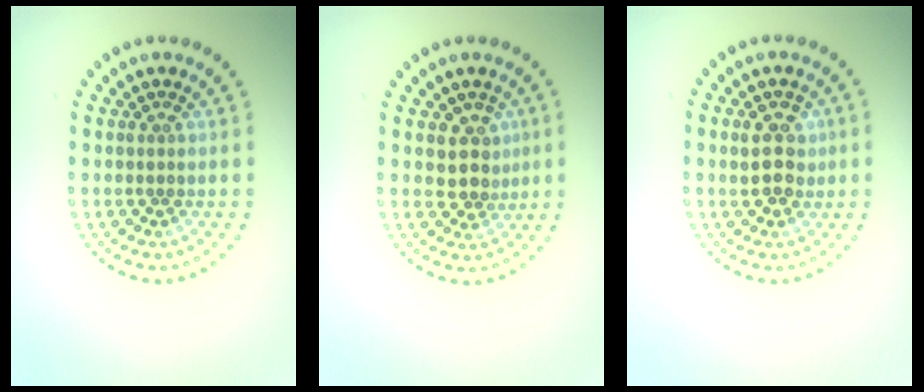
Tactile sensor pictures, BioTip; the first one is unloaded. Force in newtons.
{"total": 2.7, "press": 2.3, "slide": 1.4}
{"total": 3.1, "press": 3.1, "slide": 0.7}